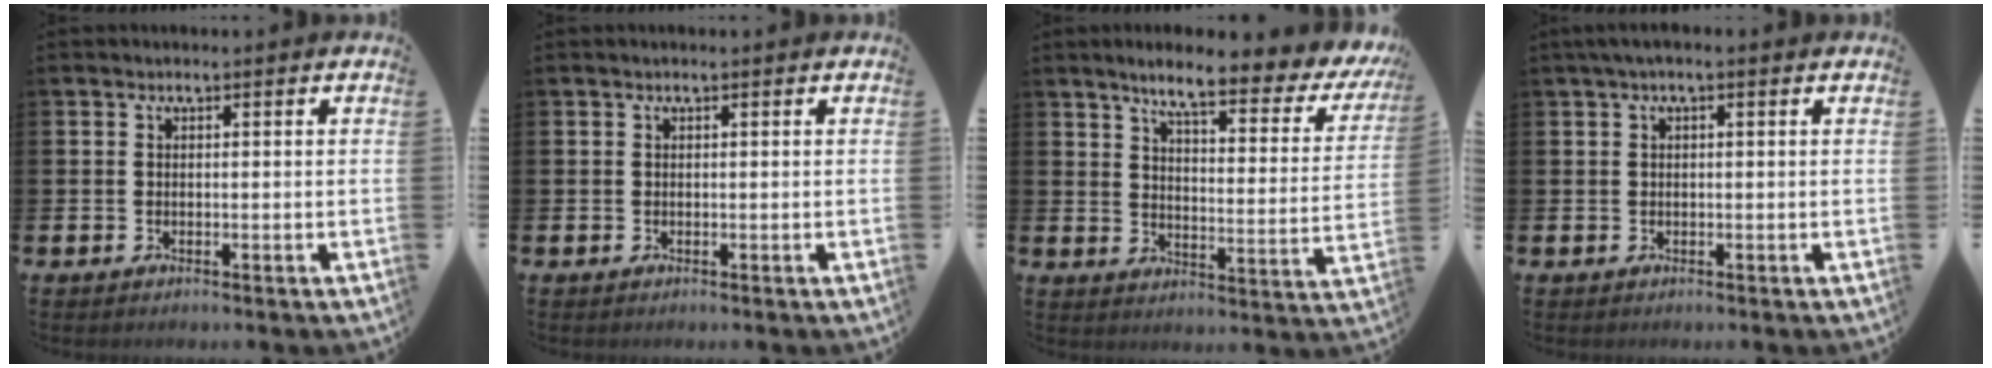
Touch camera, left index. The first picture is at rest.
{"total": 0.0}
{"total": 7.2, "force": [5.9, 1.1, 3.9], "torque": [-0.090, -0.043, 0.092]}
{"total": 1.1, "force": [0.4, 0.2, 1.0], "torque": [-0.021, 0.004, 0.006]}